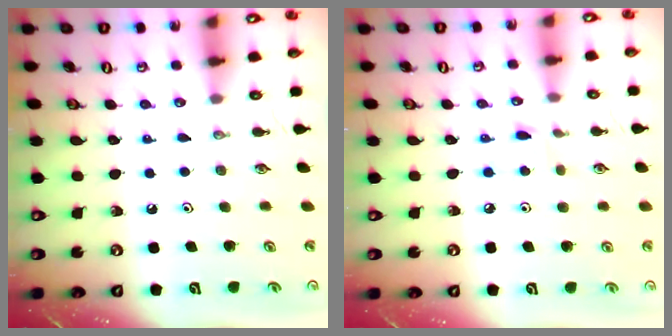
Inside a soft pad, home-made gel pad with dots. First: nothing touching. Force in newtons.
{"total": 4.0, "press": 4.0, "slide": 0.5}